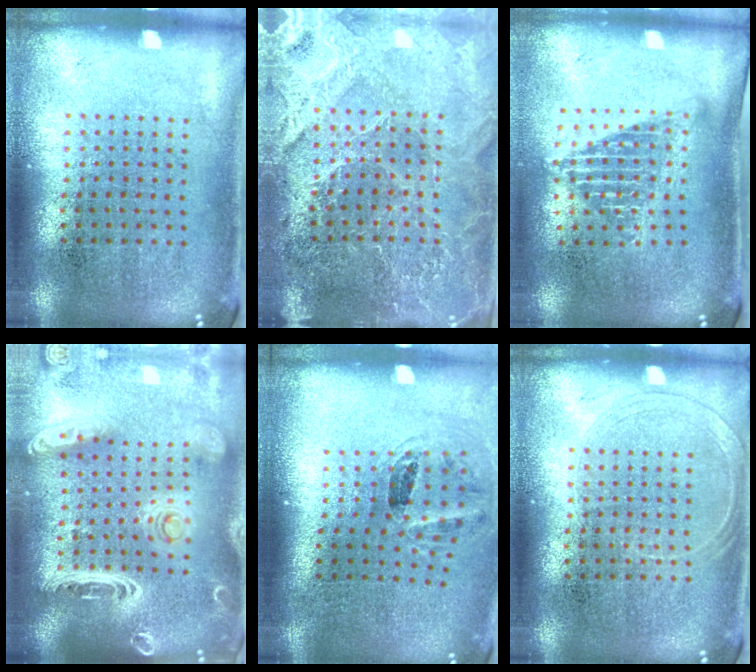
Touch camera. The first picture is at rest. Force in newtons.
{"total": 4.0, "press": 3.8, "slide": 1.3}
{"total": 1.4, "press": 1.1, "slide": 0.8}
{"total": 3.3, "press": 2.7, "slide": 1.8}
{"total": 1.2, "press": 1.0, "slide": 0.6}
{"total": 1.2, "press": 1.1, "slide": 0.3}